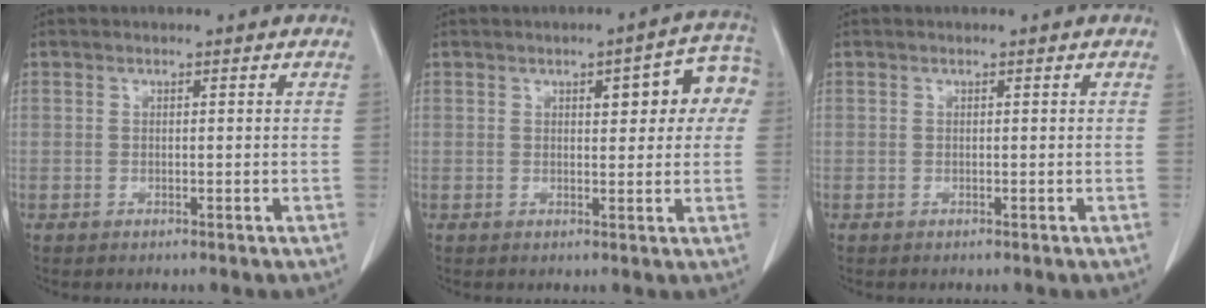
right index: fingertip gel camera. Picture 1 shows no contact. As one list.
[{"total": 8.4, "force": [2.3, 2.8, 7.6], "torque": [-0.085, 0.027, 0.024]}, {"total": 0.0}]